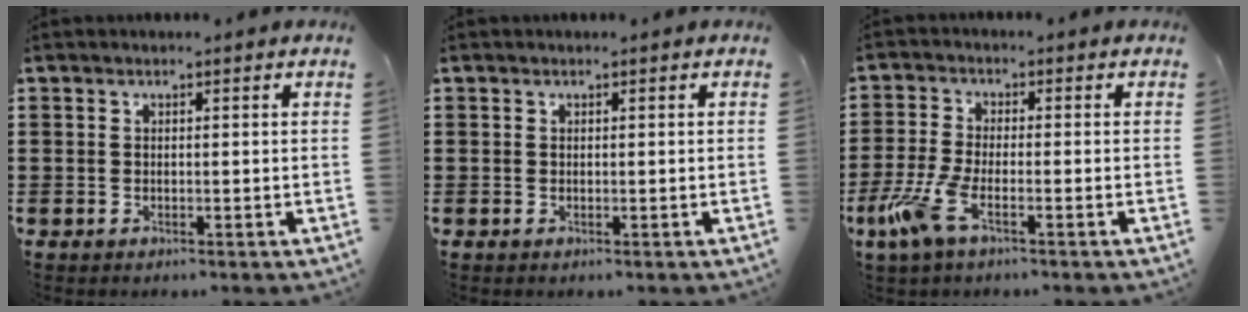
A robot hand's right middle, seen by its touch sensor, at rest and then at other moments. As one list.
[{"total": 0.0}, {"total": 6.3, "force": [-3.1, 2.0, 5.2], "torque": [-0.133, -0.016, -0.062]}]